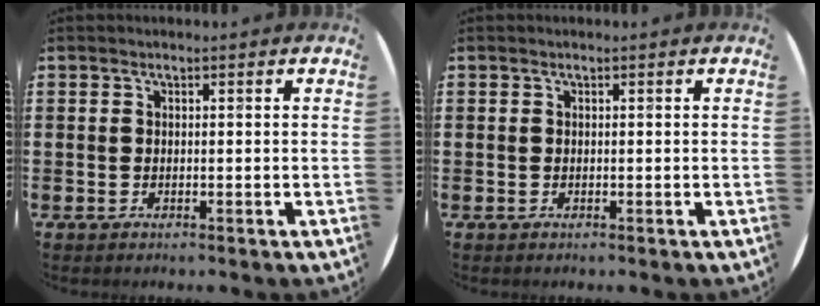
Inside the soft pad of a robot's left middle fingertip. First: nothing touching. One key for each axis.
{"total": 0.0}